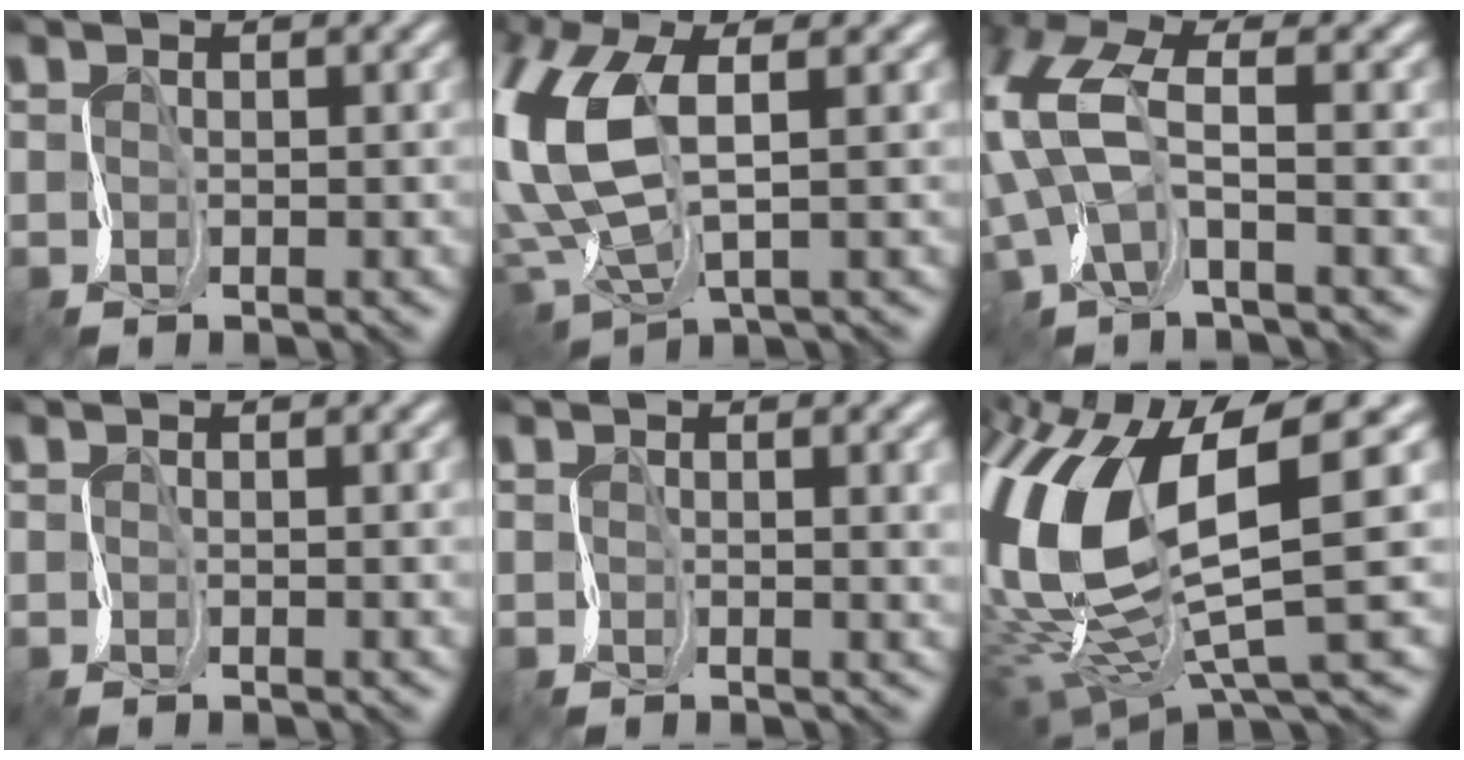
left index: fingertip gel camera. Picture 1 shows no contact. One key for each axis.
{"total": 8.6, "fx": 2.5, "fy": 4.0, "fz": 7.2, "tx": -0.197, "ty": -0.002, "tz": 0.050}
{"total": 6.7, "fx": -0.4, "fy": 2.7, "fz": 6.1, "tx": -0.159, "ty": 0.006, "tz": -0.012}
{"total": 1.9, "fx": 0.5, "fy": 0.7, "fz": 1.7, "tx": -0.015, "ty": 0.003, "tz": -0.003}
{"total": 4.3, "fx": 1.3, "fy": 1.7, "fz": 3.7, "tx": -0.032, "ty": 0.014, "tz": 0.009}
{"total": 13.3, "fx": 2.2, "fy": 5.6, "fz": 11.9, "tx": -0.278, "ty": -0.012, "tz": 0.057}